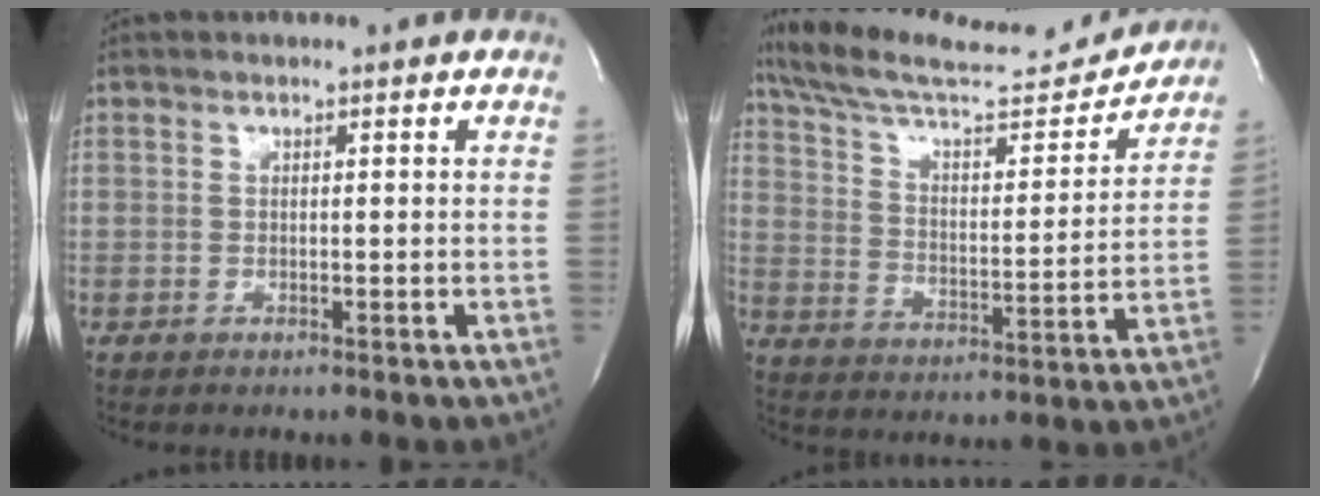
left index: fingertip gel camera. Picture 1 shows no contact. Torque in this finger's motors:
{"motor_torque": [0.21, -0.28, 0.04, -0.01]}